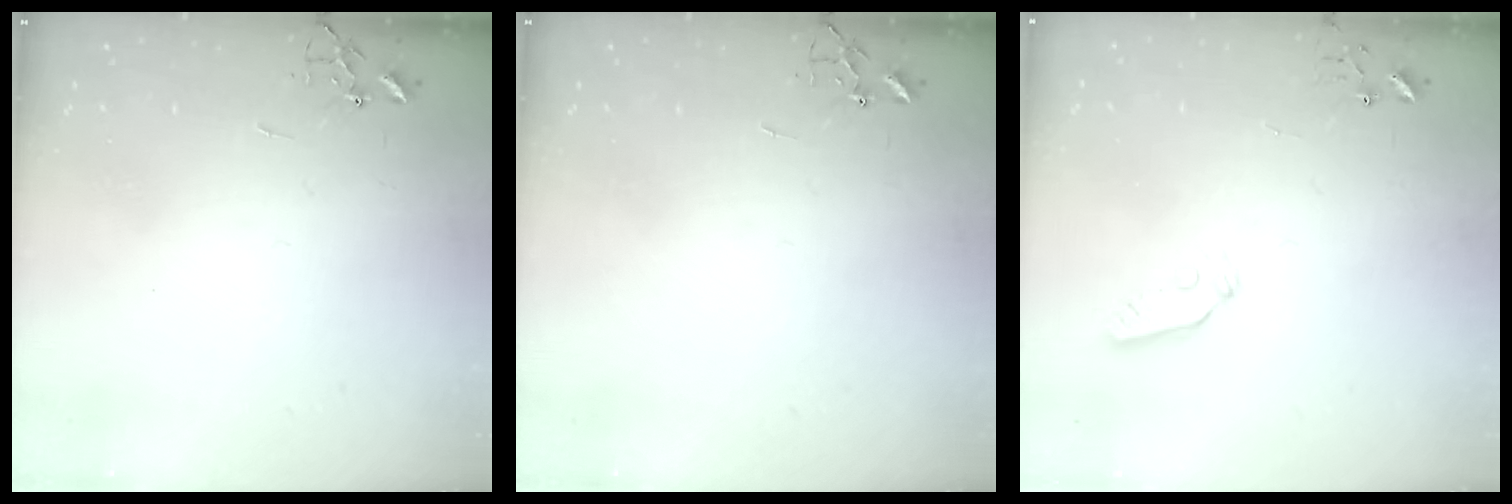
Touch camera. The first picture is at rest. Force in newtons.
{"total": 0.0}
{"total": 5.0, "press": 4.9, "slide": 0.6}